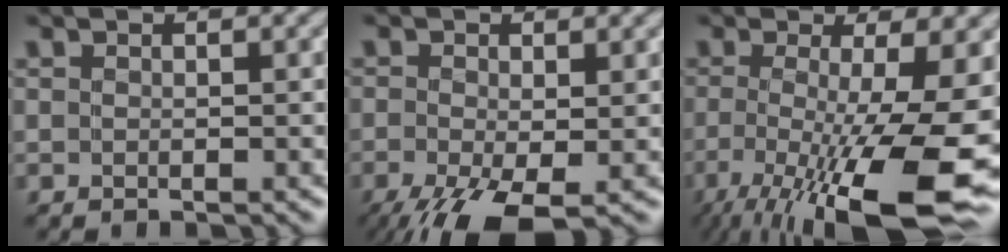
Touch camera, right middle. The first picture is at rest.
{"total": 7.1, "force": [-3.4, 3.6, 5.1], "torque": [-0.117, -0.022, -0.062]}
{"total": 13.5, "force": [-5.4, 3.8, 11.8], "torque": [-0.206, -0.032, -0.086]}